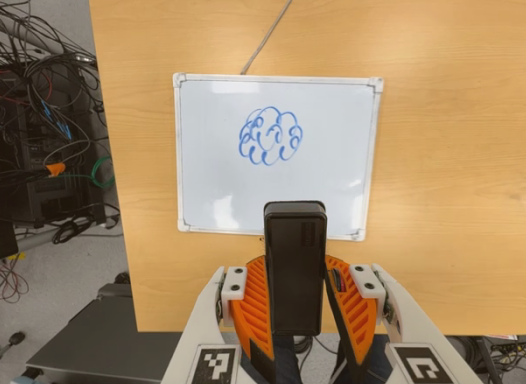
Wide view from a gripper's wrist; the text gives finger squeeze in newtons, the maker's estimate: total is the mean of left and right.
{"total": 5.3, "left": 4.5, "right": 6.1}